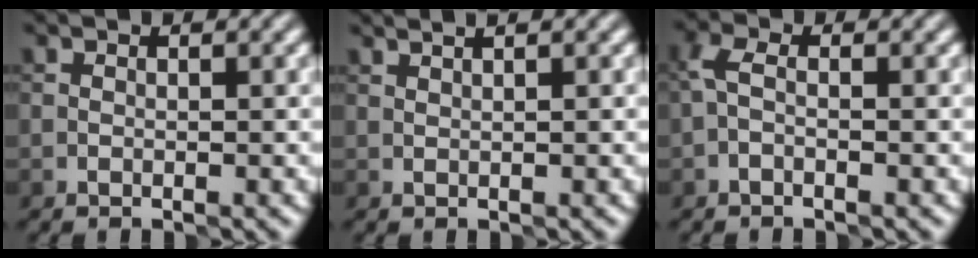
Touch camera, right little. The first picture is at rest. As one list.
[{"total": 1.1, "force": [1.0, 0.1, 0.5], "torque": [-0.004, -0.001, 0.010]}, {"total": 1.7, "force": [-0.4, 0.9, 1.4], "torque": [-0.033, 0.008, -0.014]}]